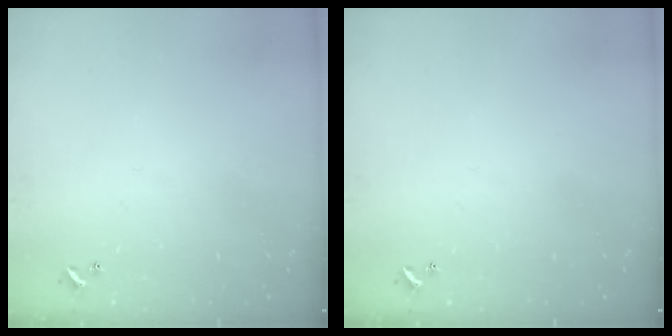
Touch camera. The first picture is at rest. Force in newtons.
{"total": 0.0}